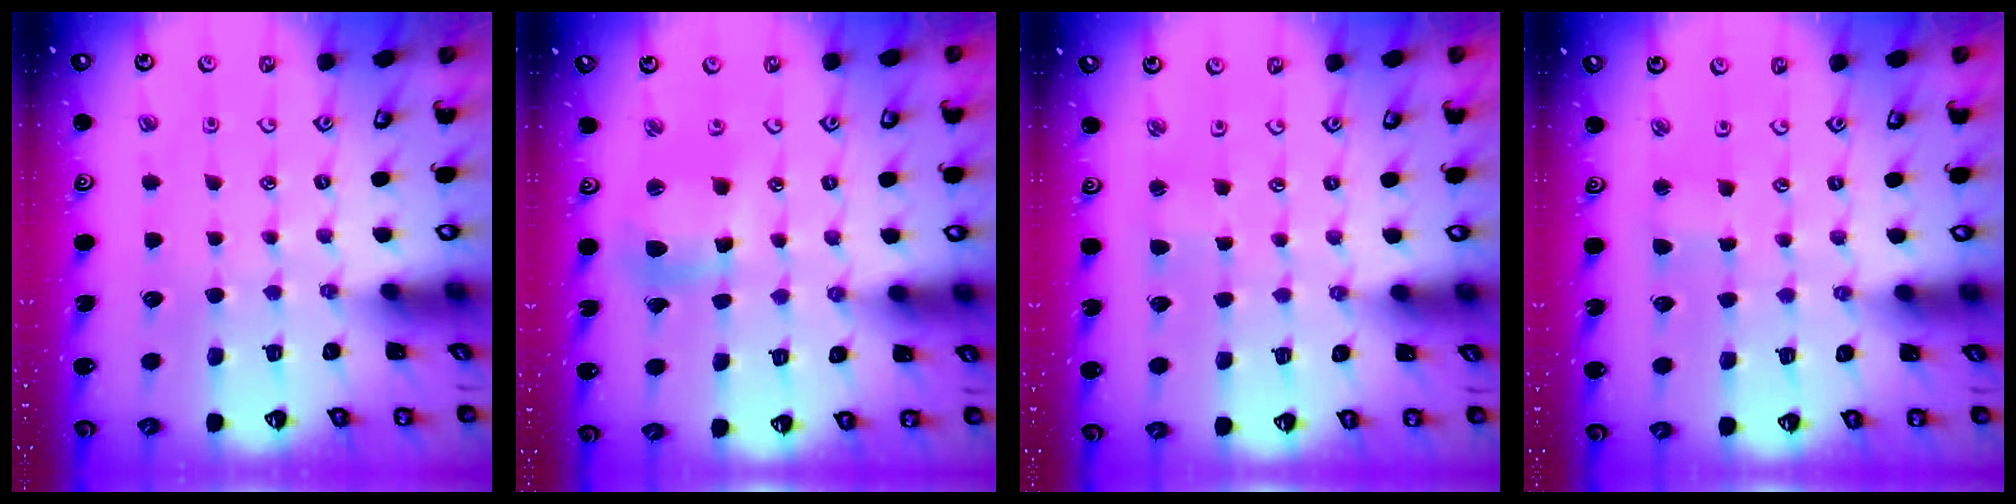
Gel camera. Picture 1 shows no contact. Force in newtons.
{"total": 9.8, "press": 9.7, "slide": 1.2}
{"total": 1.2, "press": 1.2, "slide": 0.2}
{"total": 2.2, "press": 2.2, "slide": 0.2}